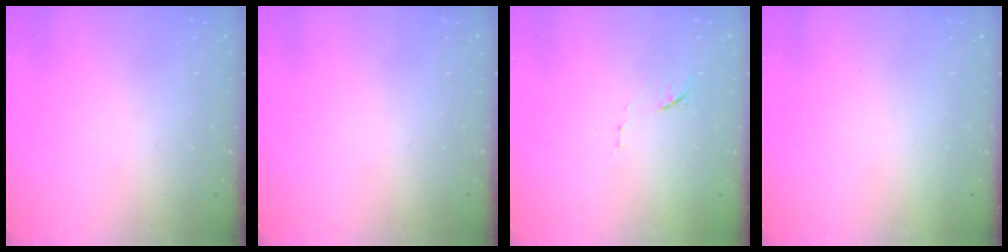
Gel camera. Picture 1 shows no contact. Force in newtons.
{"total": 0.0}
{"total": 7.1, "press": 7.1, "slide": 0.7}
{"total": 1.6, "press": 1.5, "slide": 0.1}